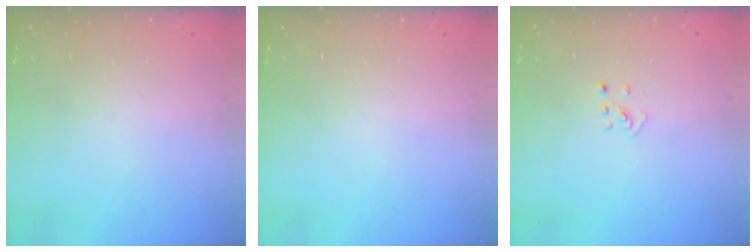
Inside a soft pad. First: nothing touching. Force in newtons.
{"total": 0.0}
{"total": 2.7, "press": 2.7, "slide": 0.5}